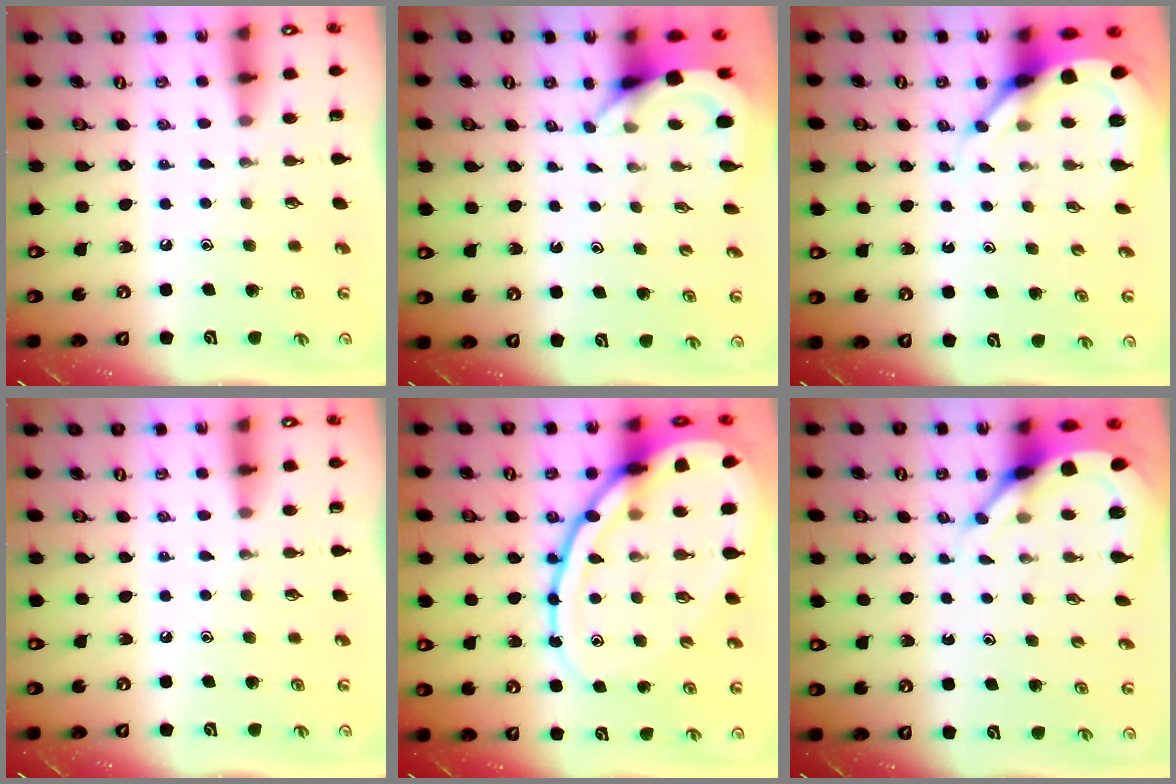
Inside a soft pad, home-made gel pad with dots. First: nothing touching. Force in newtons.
{"total": 3.9, "press": 3.9, "slide": 0.2}
{"total": 7.5, "press": 7.4, "slide": 1.0}
{"total": 0.0}
{"total": 21.5, "press": 21.4, "slide": 2.1}
{"total": 7.5, "press": 7.4, "slide": 1.0}